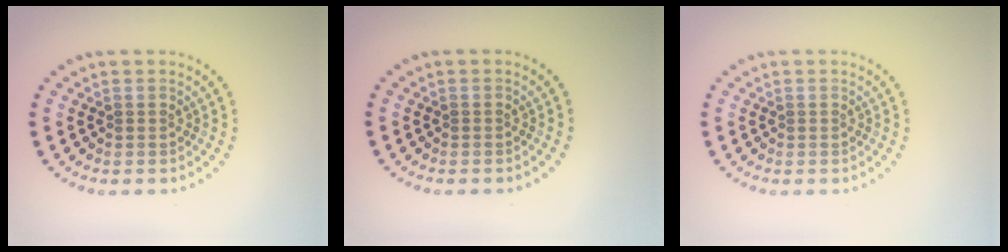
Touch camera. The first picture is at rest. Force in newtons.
{"total": 0.0}
{"total": 0.0}